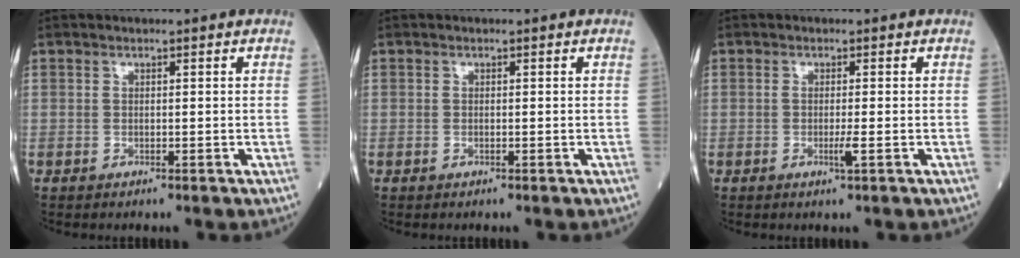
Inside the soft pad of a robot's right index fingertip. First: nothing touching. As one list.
[{"total": 0.0}, {"total": 1.8, "force": [-0.6, -0.1, 1.7], "torque": [-0.034, -0.005, -0.011]}]